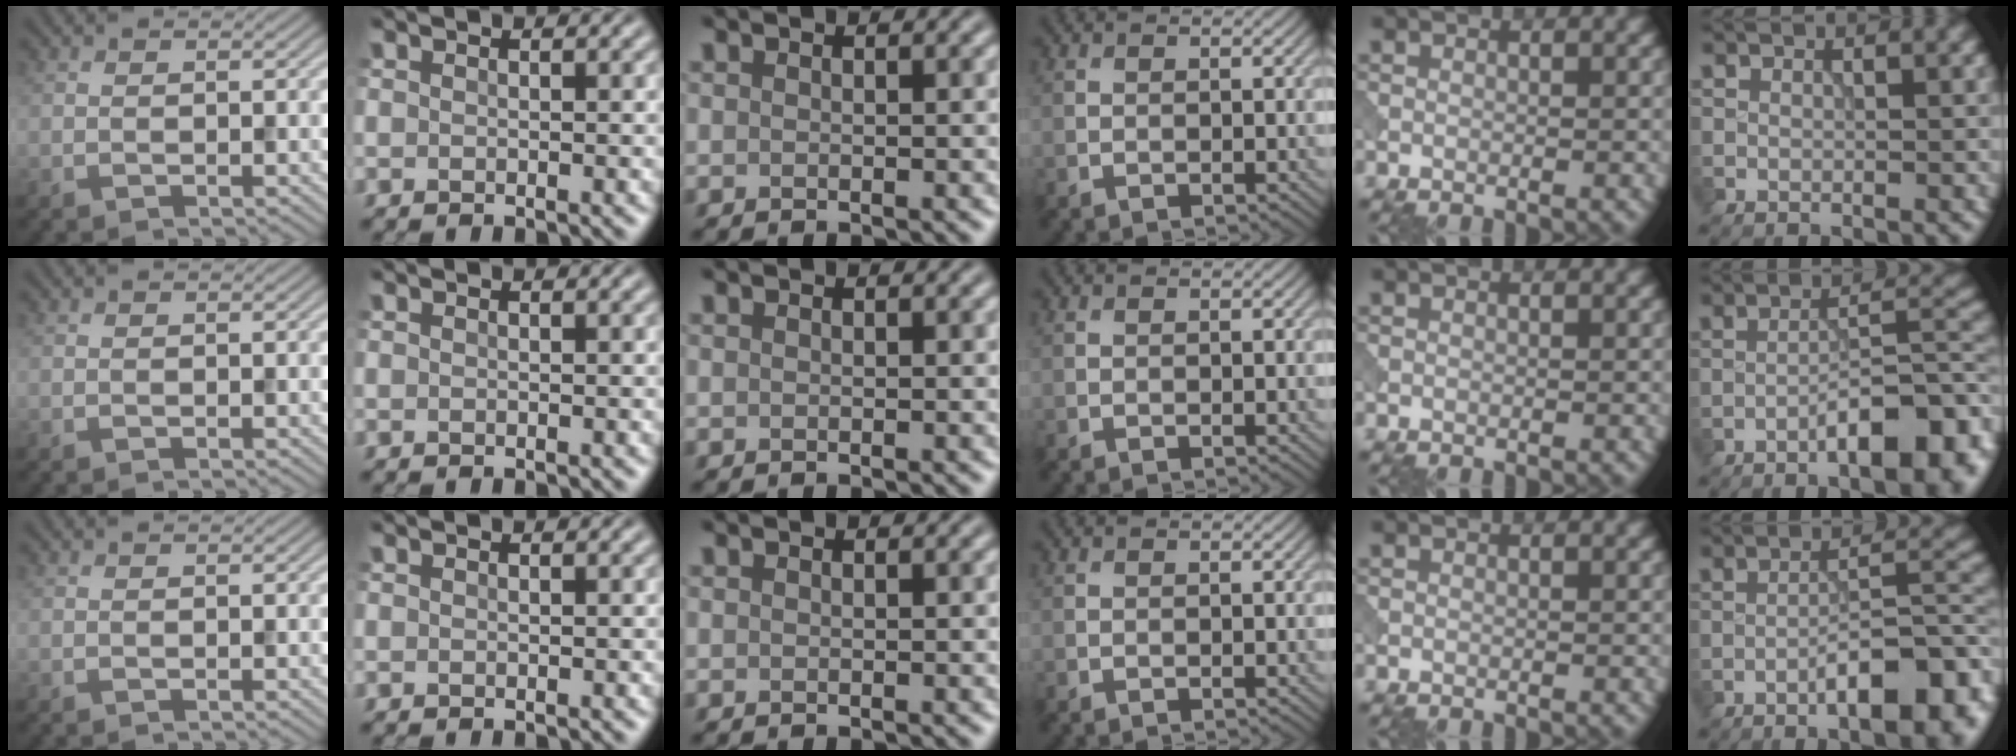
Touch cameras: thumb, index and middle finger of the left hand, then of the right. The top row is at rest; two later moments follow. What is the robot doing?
{"motion": "pour", "object": "beaker"}